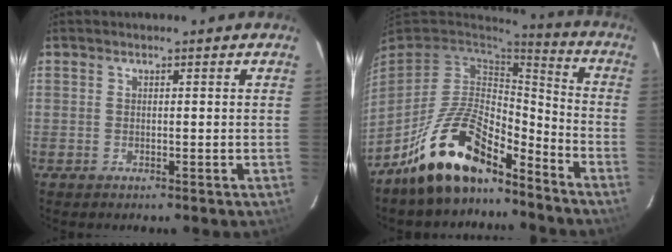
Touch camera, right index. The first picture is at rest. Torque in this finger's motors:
{"motor_torque": [1.08, -1.06, 1.05, 0.21]}